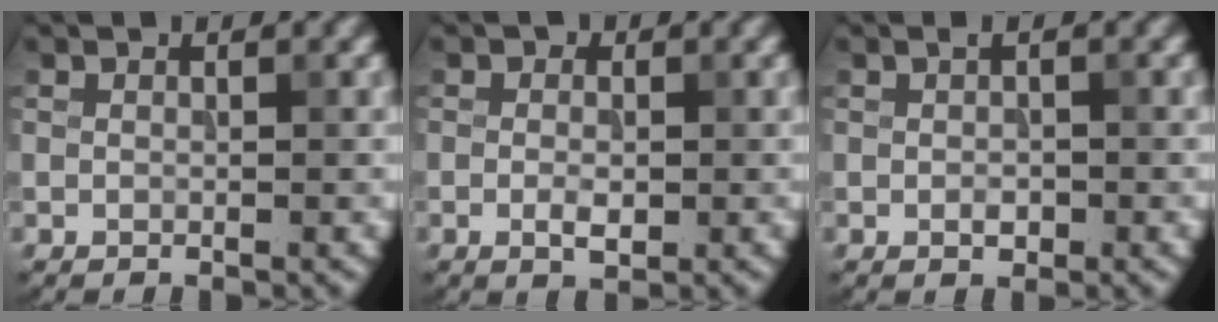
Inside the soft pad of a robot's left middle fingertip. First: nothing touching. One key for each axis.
{"total": 2.0, "fx": -0.2, "fy": 1.2, "fz": 1.6, "tx": -0.027, "ty": -0.001, "tz": -0.007}
{"total": 1.2, "fx": -0.2, "fy": 0.6, "fz": 1.0, "tx": -0.016, "ty": 0.000, "tz": -0.003}